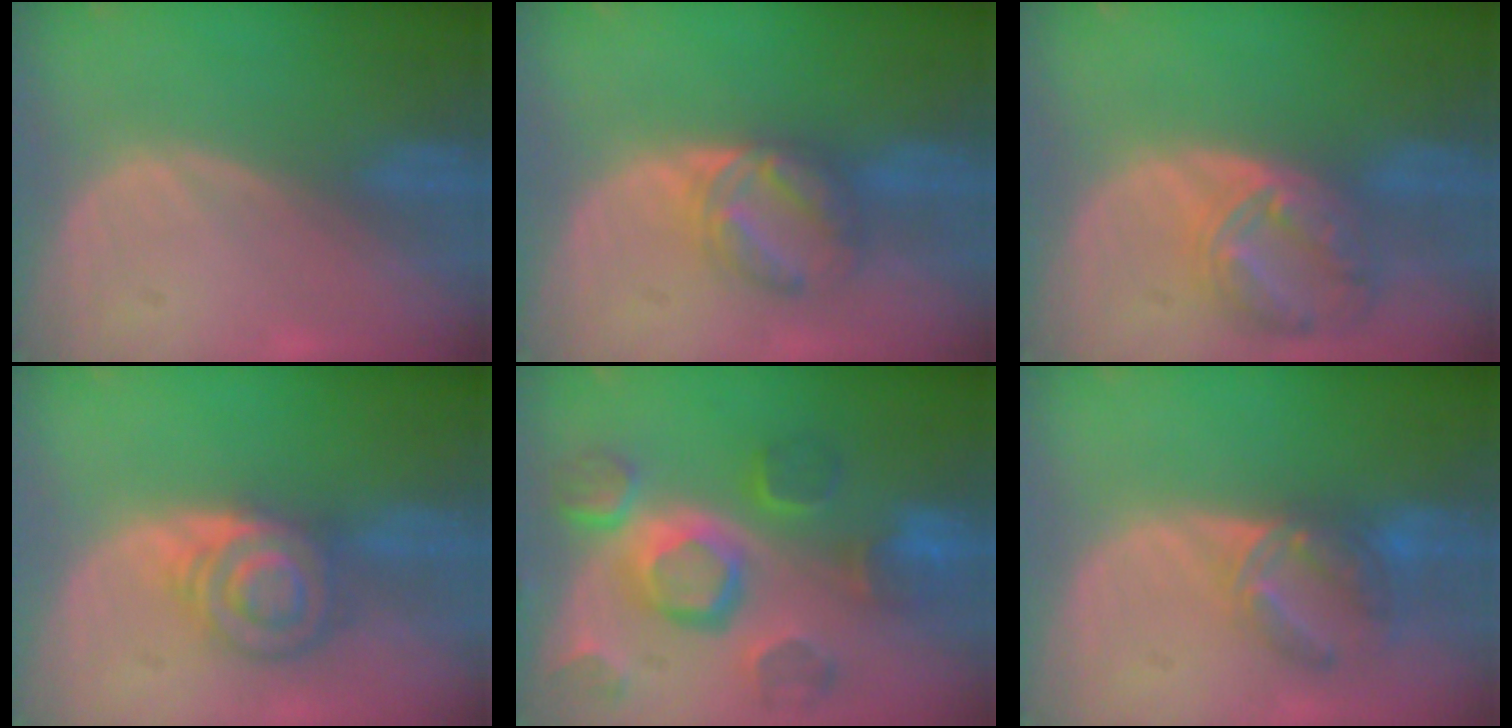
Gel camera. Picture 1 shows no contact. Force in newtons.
{"total": 5.7, "press": 5.7, "slide": 0.7}
{"total": 8.1, "press": 7.1, "slide": 4.0}
{"total": 6.4, "press": 6.4, "slide": 0.1}
{"total": 12.1, "press": 10.4, "slide": 6.1}
{"total": 7.1, "press": 6.2, "slide": 3.6}